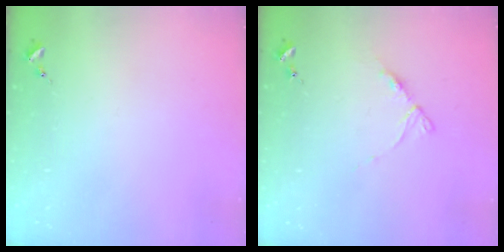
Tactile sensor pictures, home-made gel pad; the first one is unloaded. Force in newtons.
{"total": 6.9, "press": 6.8, "slide": 0.7}